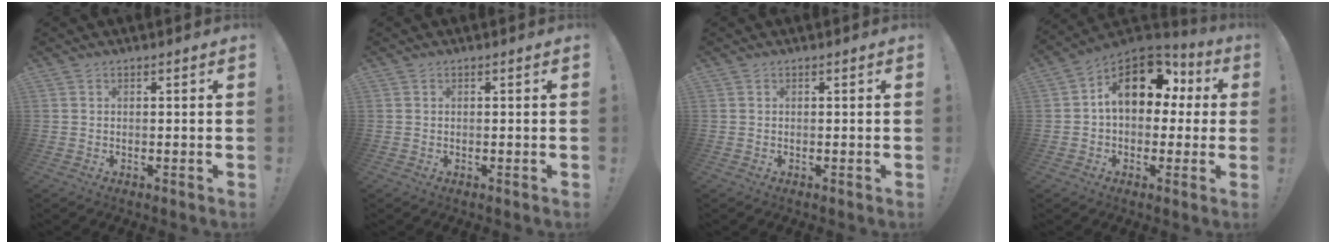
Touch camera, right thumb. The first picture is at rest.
{"total": 0.0}
{"total": 0.0}
{"total": 16.1, "force": [5.2, 10.9, 10.7], "torque": [-0.150, -0.010, 0.097]}